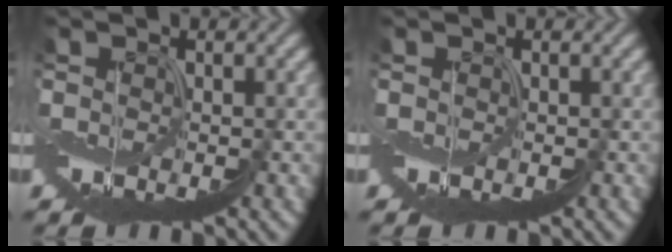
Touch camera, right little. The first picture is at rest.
{"total": 0.0}